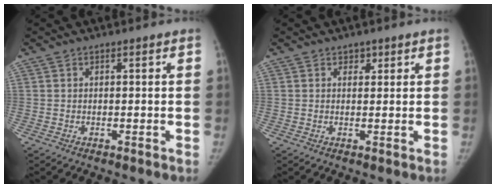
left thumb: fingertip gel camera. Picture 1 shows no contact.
{"total": 1.6, "force": [1.0, 1.1, 0.4], "torque": [0.009, -0.006, 0.013]}